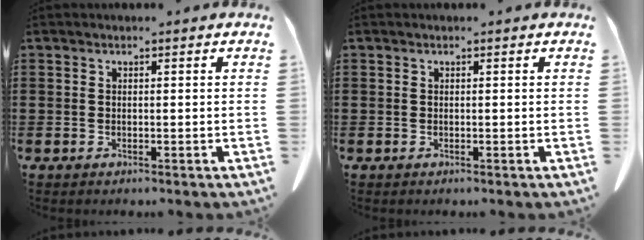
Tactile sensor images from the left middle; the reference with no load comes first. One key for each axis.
{"total": 0.0}